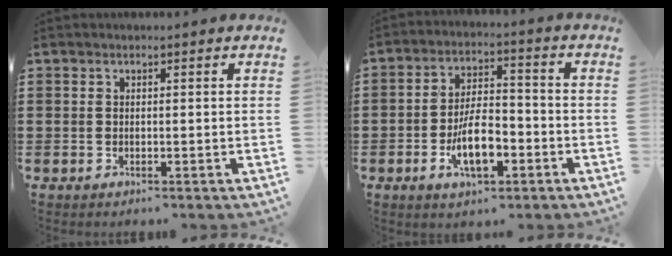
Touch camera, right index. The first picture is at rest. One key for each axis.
{"total": 8.2, "fx": -3.0, "fy": 3.6, "fz": 6.7, "tx": -0.120, "ty": -0.001, "tz": -0.055}